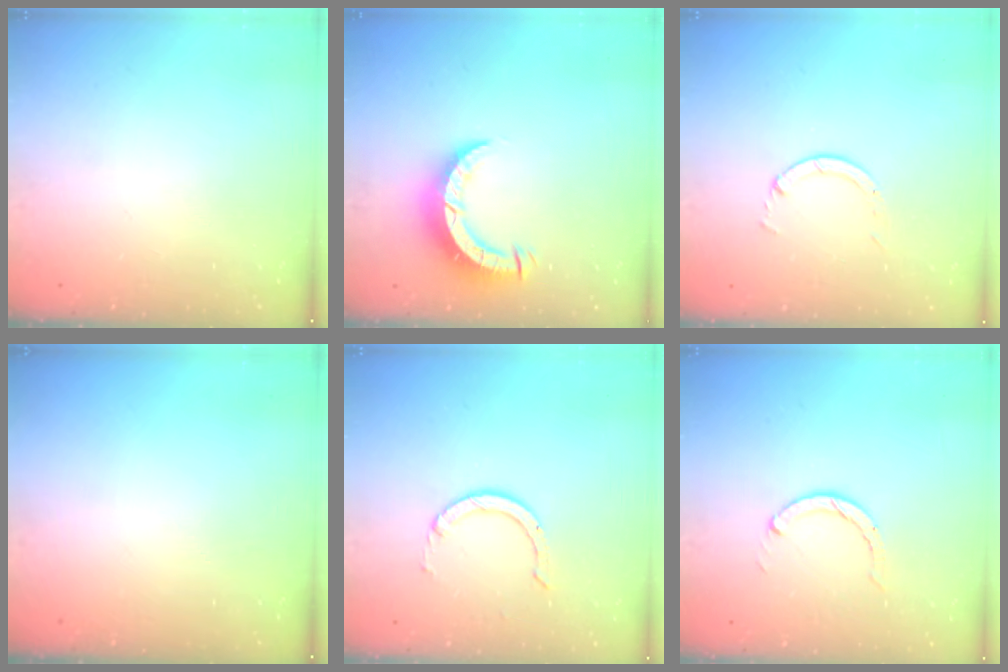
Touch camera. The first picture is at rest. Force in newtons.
{"total": 7.9, "press": 7.8, "slide": 0.6}
{"total": 1.3, "press": 1.2, "slide": 0.3}
{"total": 0.0}
{"total": 3.0, "press": 3.0, "slide": 0.3}
{"total": 1.9, "press": 1.9, "slide": 0.2}